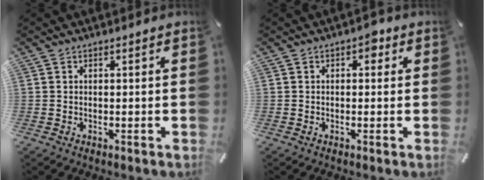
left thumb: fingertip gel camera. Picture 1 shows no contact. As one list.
[{"total": 2.2, "force": [0.3, 1.7, 1.5], "torque": [-0.016, 0.002, -0.001]}]